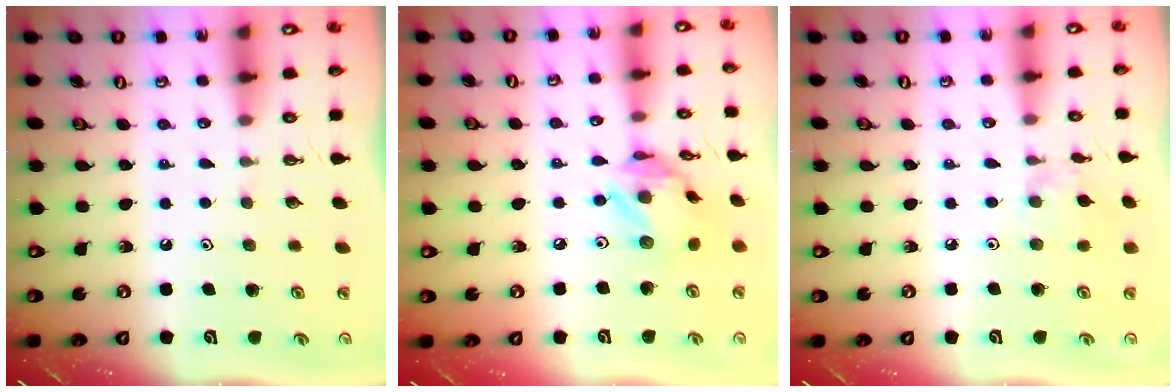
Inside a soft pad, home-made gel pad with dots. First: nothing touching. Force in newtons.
{"total": 13.3, "press": 13.2, "slide": 1.2}
{"total": 2.8, "press": 2.7, "slide": 0.5}